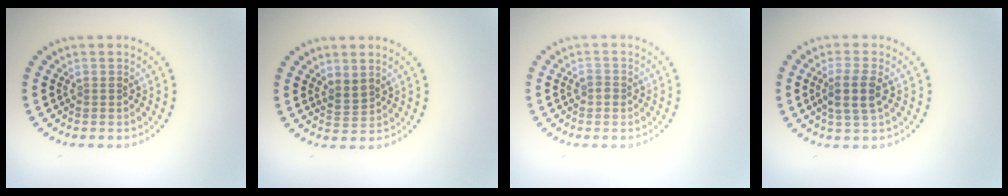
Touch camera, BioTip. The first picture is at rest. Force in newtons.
{"total": 1.6, "press": 1.2, "slide": 1.1}
{"total": 0.9, "press": 0.9, "slide": 0.3}
{"total": 2.8, "press": 2.5, "slide": 1.1}